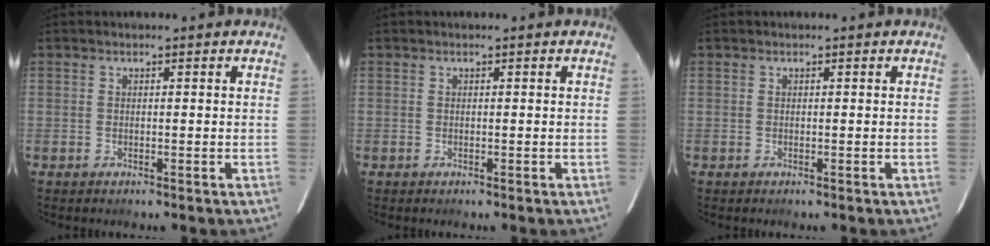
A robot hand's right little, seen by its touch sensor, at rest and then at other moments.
{"total": 0.0}
{"total": 0.0}